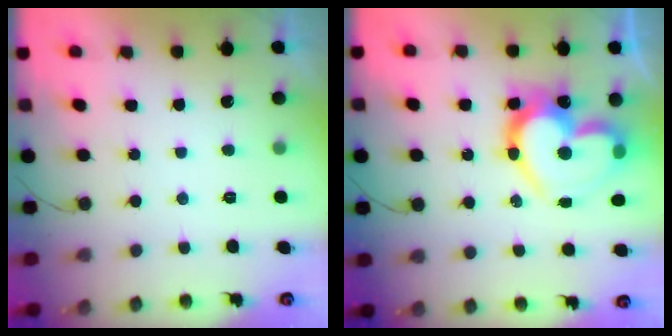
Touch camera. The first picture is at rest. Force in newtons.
{"total": 22.7, "press": 22.7, "slide": 1.8}